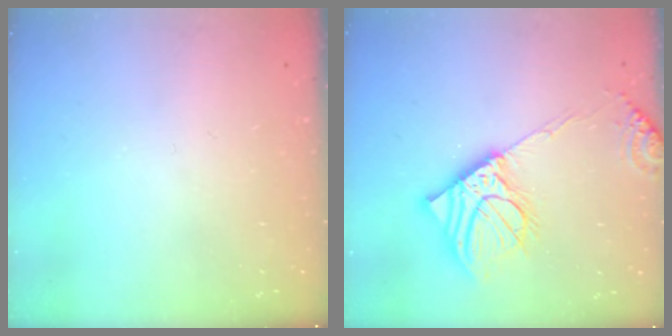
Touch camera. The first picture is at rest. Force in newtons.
{"total": 16.6, "press": 16.2, "slide": 3.4}